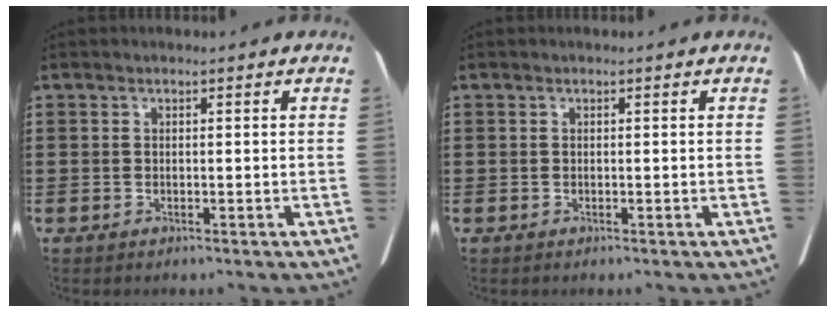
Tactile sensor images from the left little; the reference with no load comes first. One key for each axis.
{"total": 0.0}